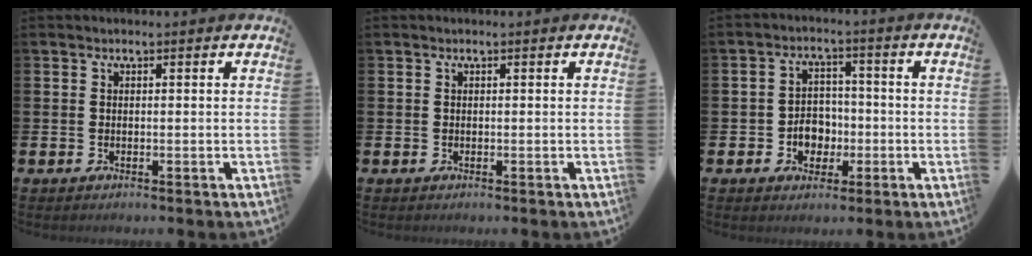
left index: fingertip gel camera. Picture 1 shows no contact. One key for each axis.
{"total": 0.0}
{"total": 4.3, "fx": -1.2, "fy": 3.7, "fz": 1.8, "tx": -0.036, "ty": 0.004, "tz": -0.029}